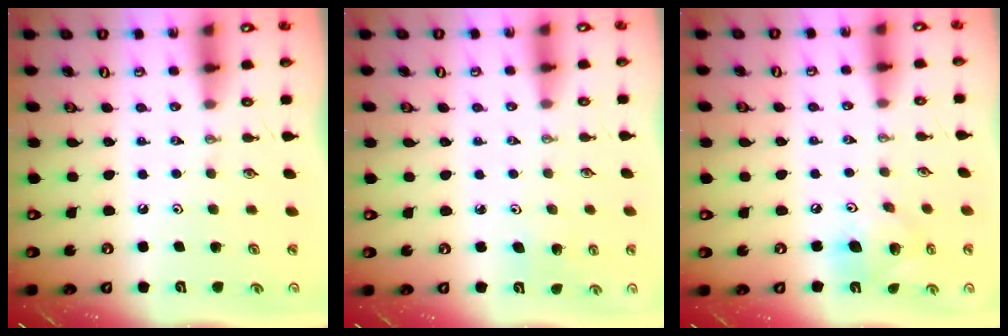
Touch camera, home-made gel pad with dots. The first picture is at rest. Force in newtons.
{"total": 3.7, "press": 3.4, "slide": 1.4}
{"total": 11.9, "press": 11.6, "slide": 2.6}